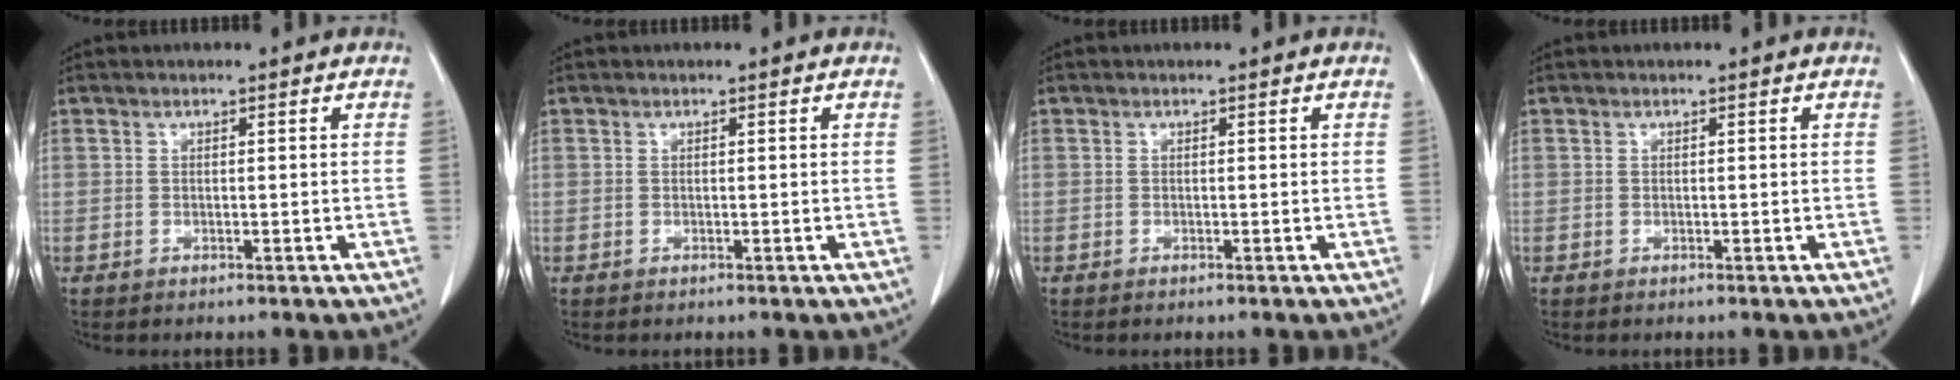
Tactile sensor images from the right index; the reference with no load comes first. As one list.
[{"total": 0.0}, {"total": 0.0}, {"total": 0.0}]